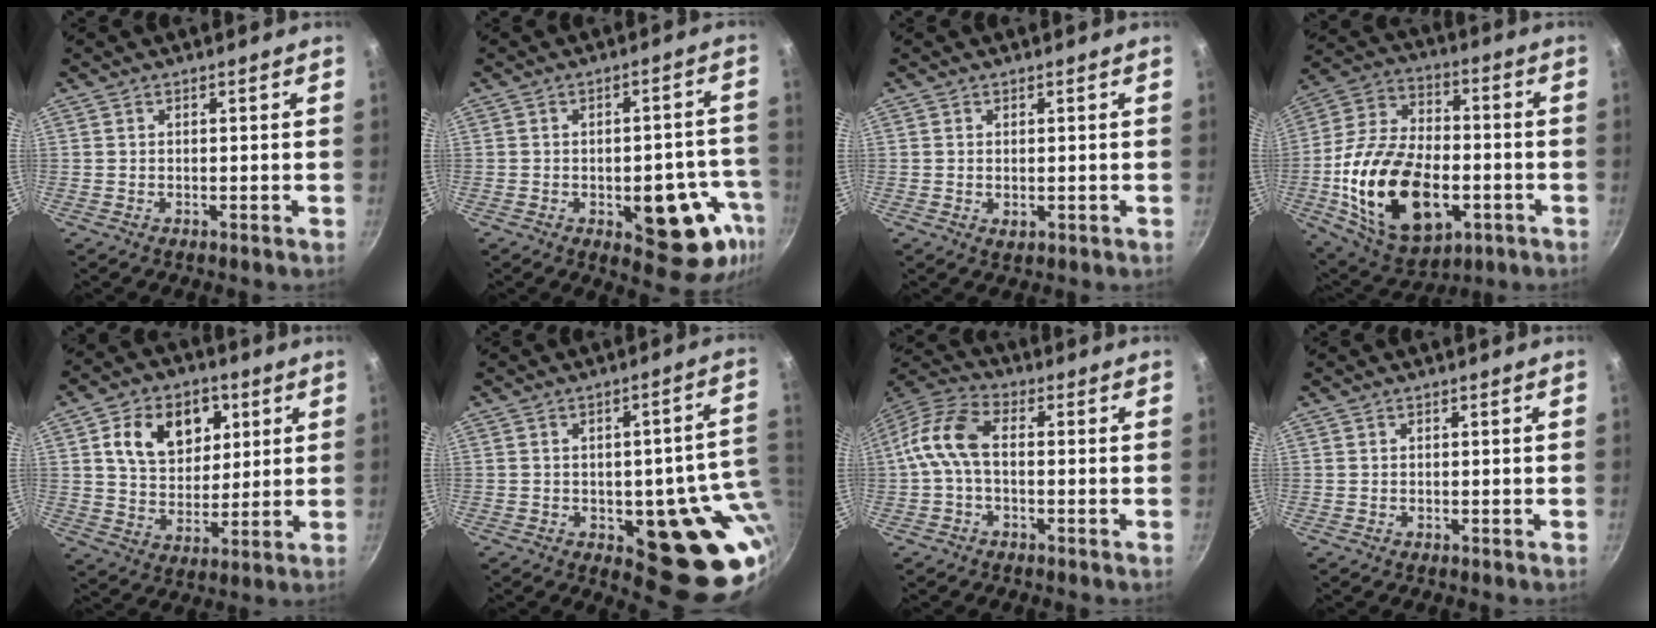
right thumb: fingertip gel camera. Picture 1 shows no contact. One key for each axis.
{"total": 14.7, "fx": -5.0, "fy": 7.0, "fz": 11.9, "tx": -0.083, "ty": 0.020, "tz": -0.061}
{"total": 1.5, "fx": -0.1, "fy": 0.9, "fz": 1.2, "tx": -0.018, "ty": -0.003, "tz": 0.001}
{"total": 25.8, "fx": -6.0, "fy": 15.8, "fz": 19.6, "tx": -0.344, "ty": 0.028, "tz": -0.092}
{"total": 12.9, "fx": 4.8, "fy": 8.8, "fz": 8.1, "tx": -0.109, "ty": -0.016, "tz": 0.081}
{"total": 19.0, "fx": -2.6, "fy": 9.5, "fz": 16.2, "tx": -0.120, "ty": -0.006, "tz": -0.027}
{"total": 8.9, "fx": -0.8, "fy": 4.9, "fz": 7.4, "tx": -0.157, "ty": 0.034, "tz": -0.032}
{"total": 0.0}